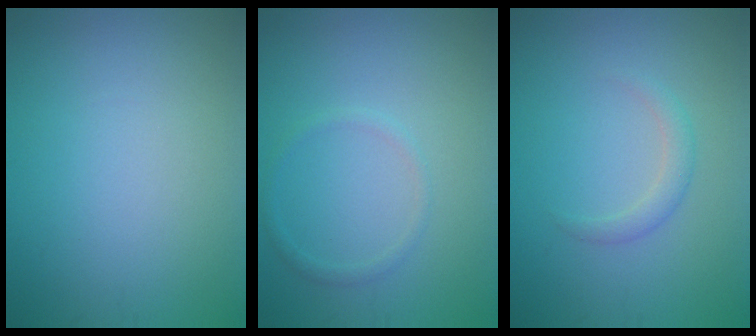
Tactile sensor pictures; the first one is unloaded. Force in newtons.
{"total": 1.0, "press": 1.0, "slide": 0.1}
{"total": 1.4, "press": 1.4, "slide": 0.1}